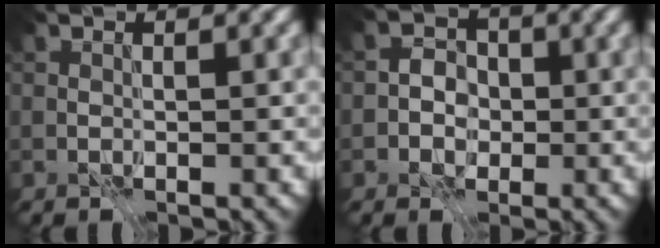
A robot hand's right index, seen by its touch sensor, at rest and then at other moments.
{"total": 2.6, "force": [-1.1, 2.1, 1.2], "torque": [0.005, 0.003, -0.032]}